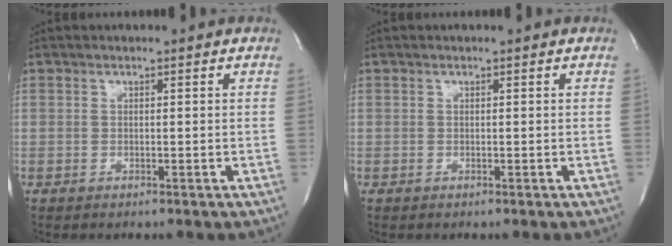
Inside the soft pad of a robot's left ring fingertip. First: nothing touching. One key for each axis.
{"total": 0.0}